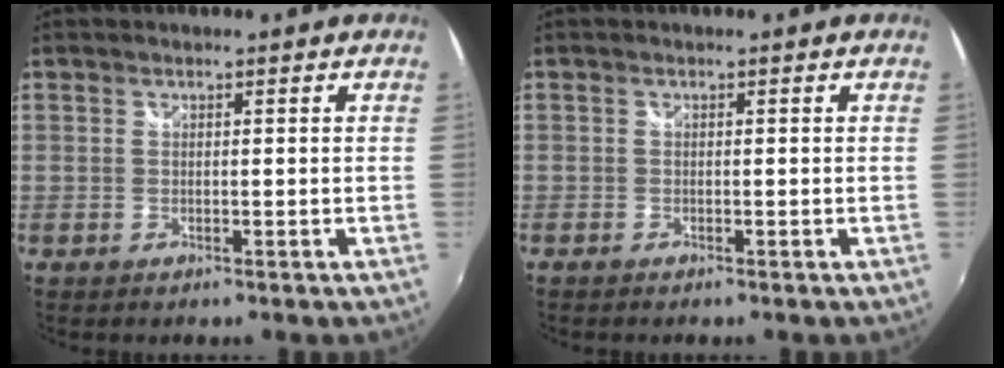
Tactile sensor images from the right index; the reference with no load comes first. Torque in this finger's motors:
{"motor_torque": [0.12, -0.08, 0.05, 0.01]}